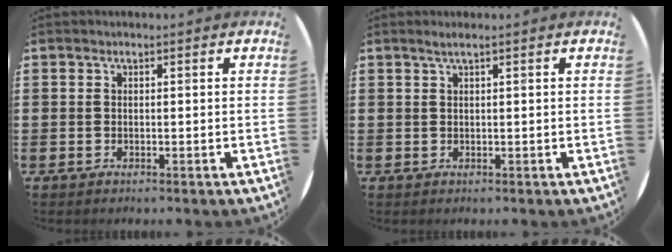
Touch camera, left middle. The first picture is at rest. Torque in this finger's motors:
{"motor_torque": [0.25, -0.19, 0.01, 0.00]}